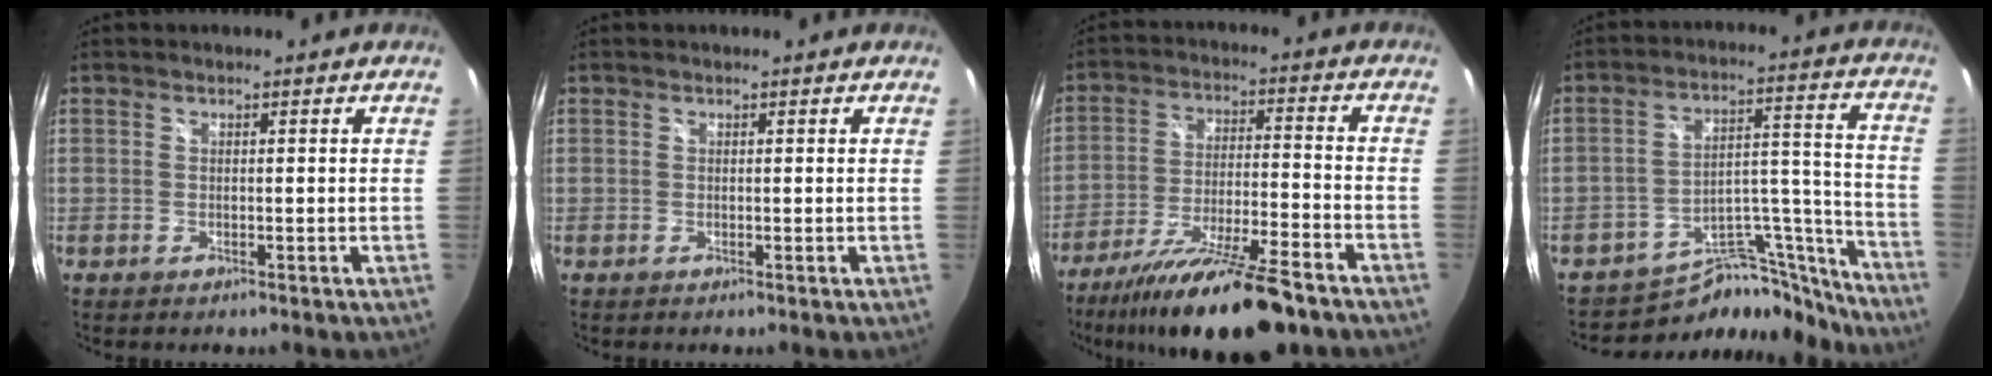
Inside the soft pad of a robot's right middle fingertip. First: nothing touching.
{"total": 0.0}
{"total": 19.8, "force": [-15.6, 2.9, 11.8], "torque": [-0.222, -0.039, -0.250]}
{"total": 16.5, "force": [-15.7, 4.5, 2.8], "torque": [-0.025, 0.066, -0.235]}